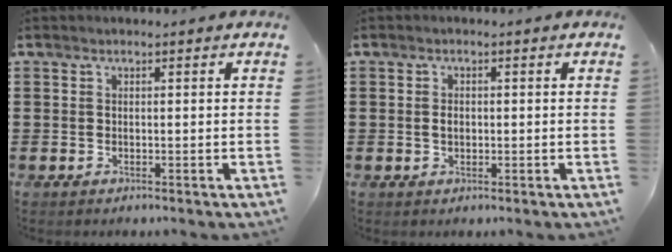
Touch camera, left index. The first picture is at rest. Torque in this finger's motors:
{"motor_torque": [0.52, 0.13, 0.21, 0.01]}